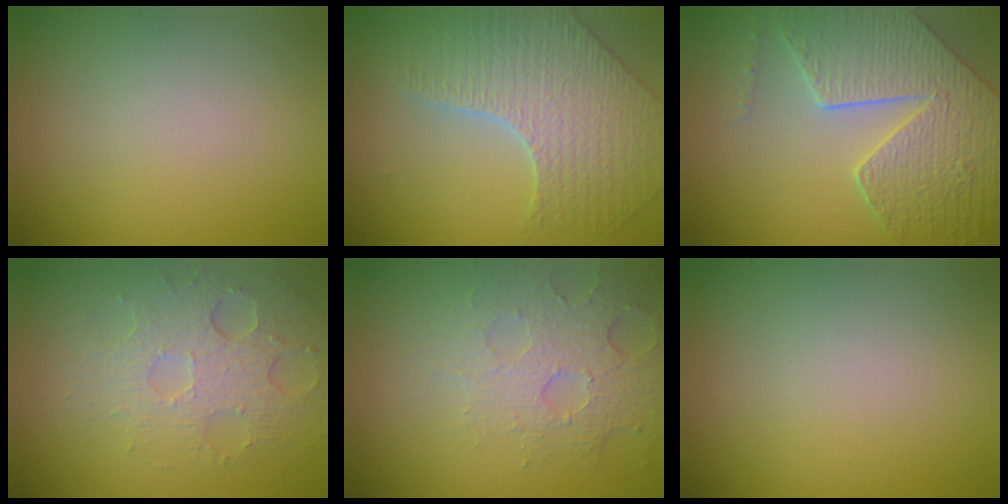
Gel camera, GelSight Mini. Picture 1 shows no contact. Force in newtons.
{"total": 4.5, "press": 4.3, "slide": 1.1}
{"total": 8.0, "press": 6.1, "slide": 5.3}
{"total": 3.5, "press": 3.2, "slide": 1.5}
{"total": 4.8, "press": 3.4, "slide": 3.4}
{"total": 0.0}